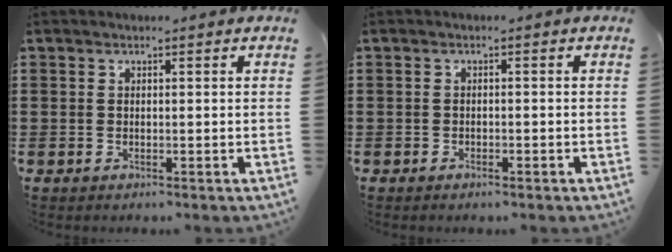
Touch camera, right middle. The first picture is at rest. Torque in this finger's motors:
{"motor_torque": [-0.12, -0.20, 0.00, -0.01]}